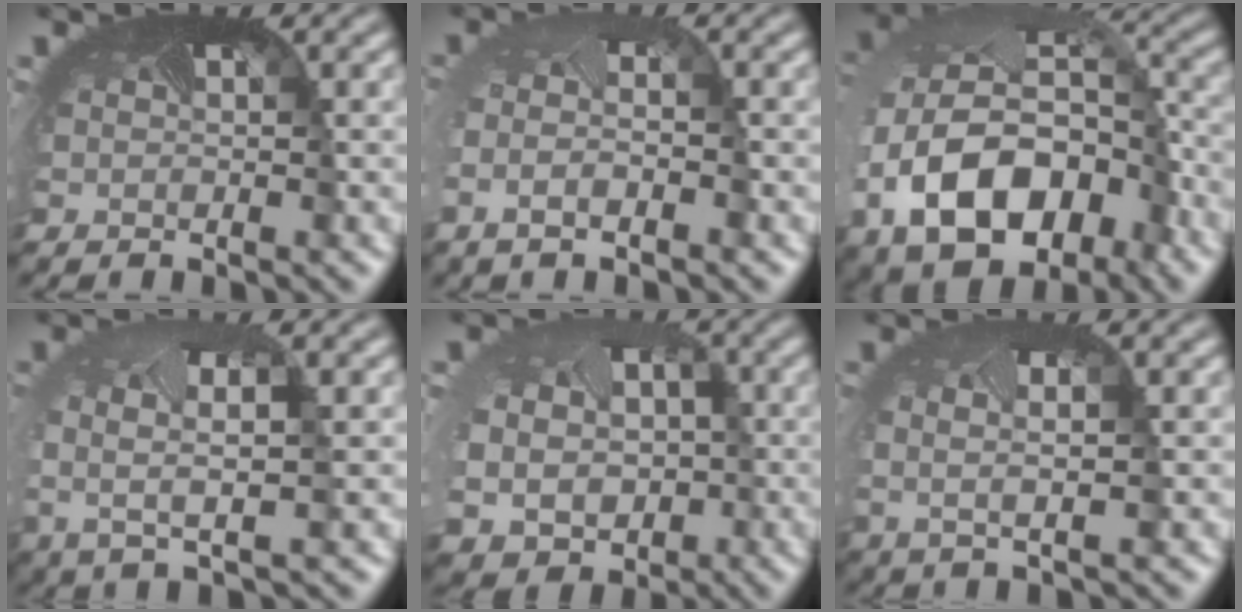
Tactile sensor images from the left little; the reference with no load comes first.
{"total": 2.9, "force": [-1.2, 1.0, 2.4], "torque": [-0.053, -0.015, -0.020]}
{"total": 13.3, "force": [-4.7, 8.6, 9.0], "torque": [-0.196, -0.032, -0.073]}
{"total": 3.0, "force": [-0.1, 0.9, 2.9], "torque": [-0.075, -0.006, -0.006]}
{"total": 10.5, "force": [-1.1, 9.0, 5.4], "torque": [-0.103, -0.041, -0.024]}
{"total": 1.7, "force": [0.2, 0.0, 1.7], "torque": [-0.046, -0.003, 0.001]}